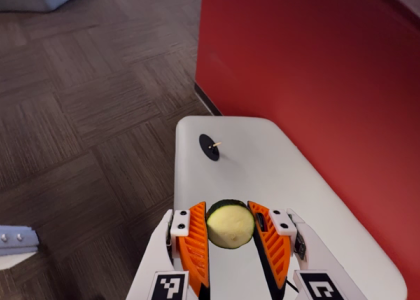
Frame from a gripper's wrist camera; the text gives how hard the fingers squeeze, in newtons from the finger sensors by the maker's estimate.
{"total": 11.2, "left": 11.5, "right": 10.9}